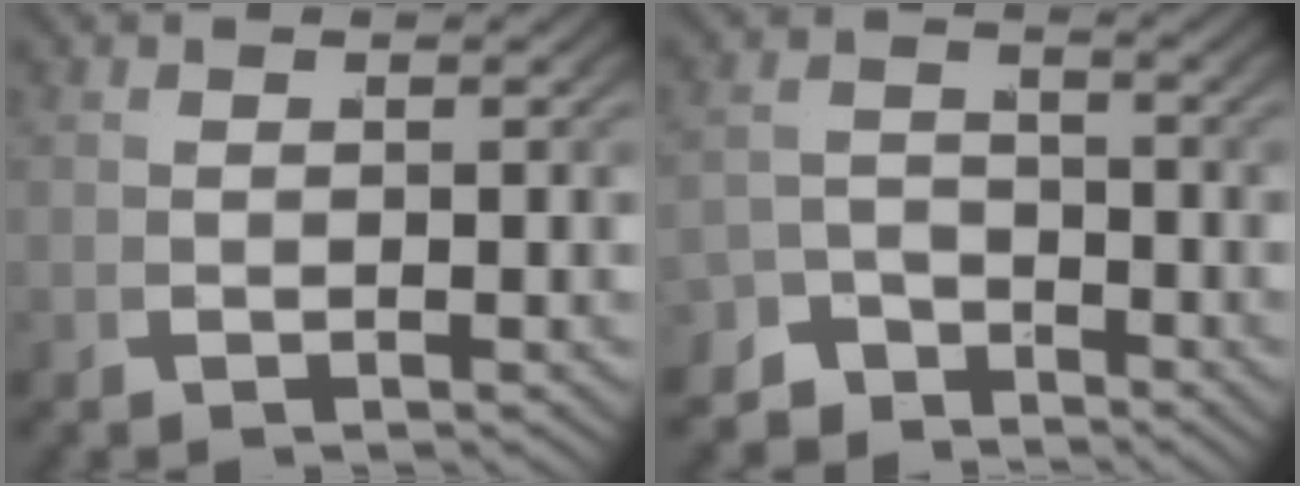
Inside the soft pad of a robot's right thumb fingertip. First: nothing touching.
{"total": 4.4, "force": [-3.8, 2.2, 0.7], "torque": [0.009, -0.019, -0.064]}